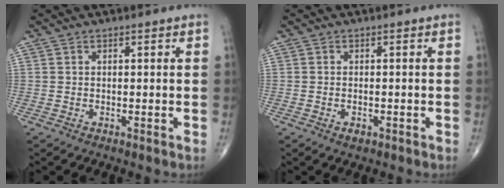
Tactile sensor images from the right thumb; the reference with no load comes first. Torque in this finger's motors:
{"motor_torque": [-0.48, 0.31, -0.17, -0.15, 0.04]}